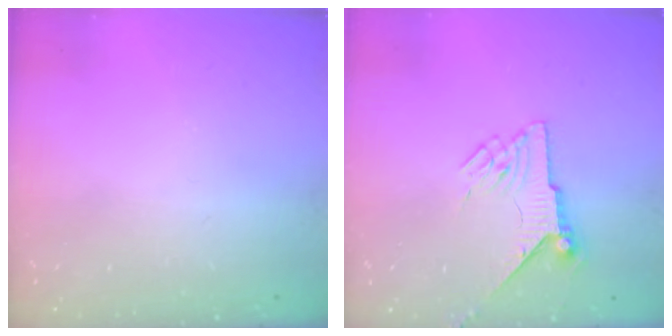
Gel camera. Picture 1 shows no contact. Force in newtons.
{"total": 6.7, "press": 6.7, "slide": 1.0}